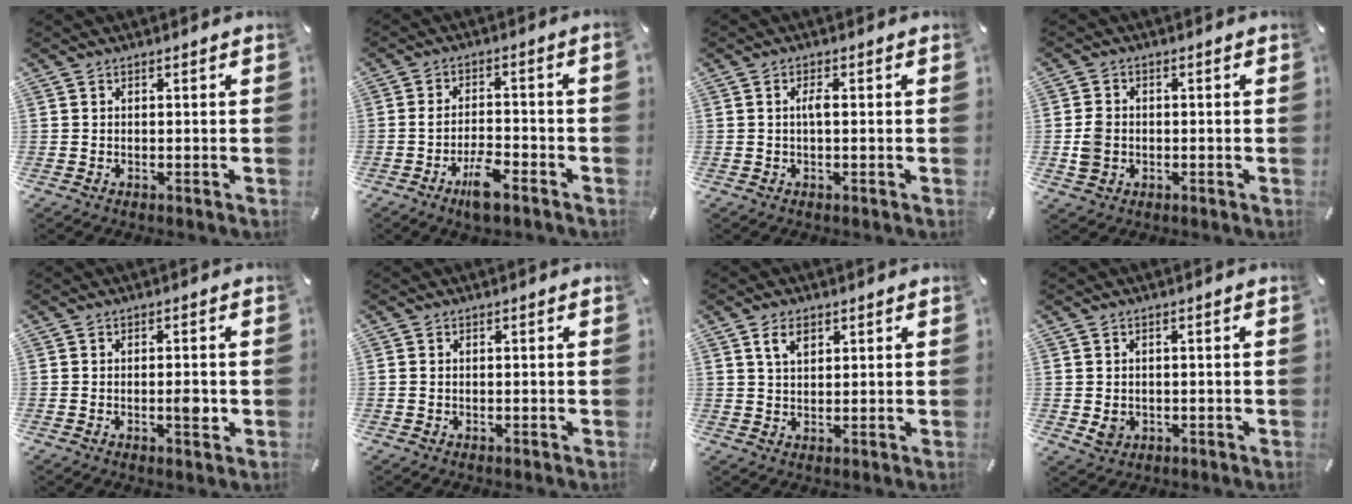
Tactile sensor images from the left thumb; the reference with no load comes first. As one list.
[{"total": 8.0, "force": [-4.4, 2.0, 6.4], "torque": [-0.124, 0.007, -0.079]}, {"total": 2.6, "force": [0.1, 0.9, 2.4], "torque": [-0.048, 0.004, 0.000]}, {"total": 4.5, "force": [-0.7, 4.1, 1.9], "torque": [-0.032, 0.005, -0.012]}, {"total": 3.5, "force": [-0.6, 1.3, 3.2], "torque": [-0.047, 0.000, -0.010]}, {"total": 0.6, "force": [0.0, 0.5, 0.3], "torque": [-0.007, 0.004, -0.002]}, {"total": 4.2, "force": [2.2, 2.5, 2.5], "torque": [-0.049, 0.001, 0.038]}, {"total": 3.2, "force": [-0.5, 2.8, 1.5], "torque": [-0.023, -0.002, -0.009]}]